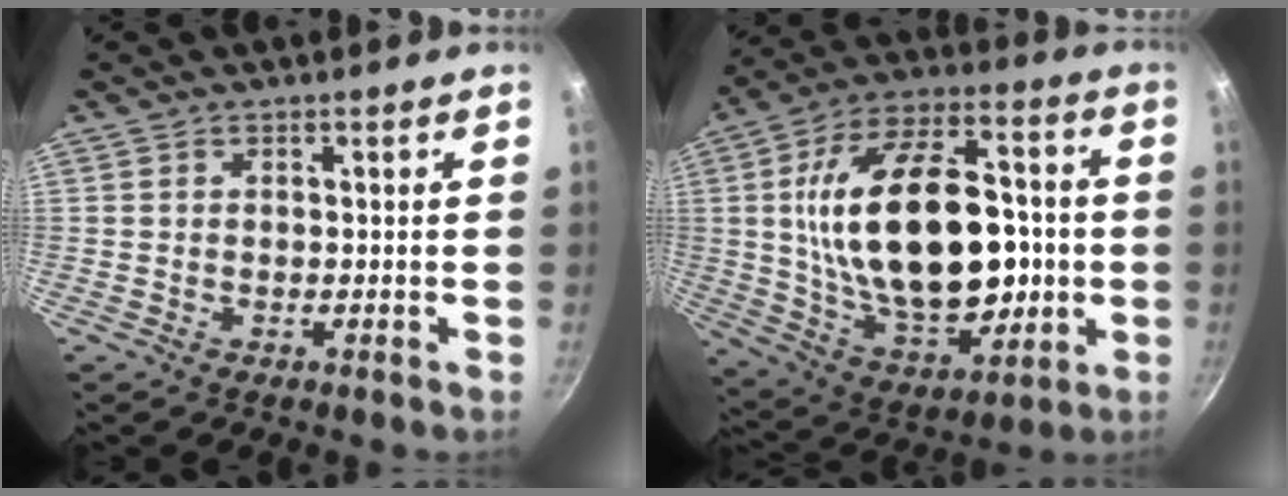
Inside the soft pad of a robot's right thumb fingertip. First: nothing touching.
{"total": 29.8, "force": [0.5, 17.7, 24.0], "torque": [-0.381, 0.022, 0.021]}